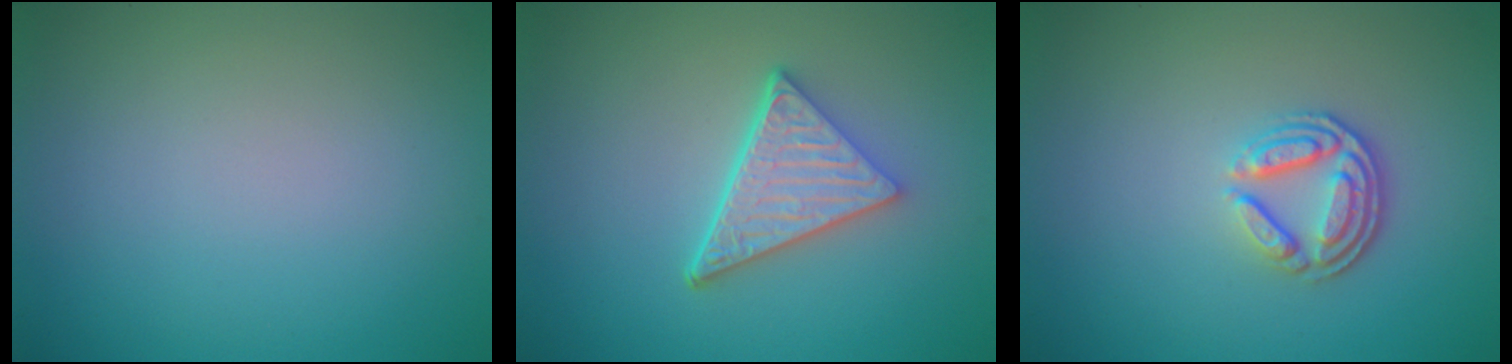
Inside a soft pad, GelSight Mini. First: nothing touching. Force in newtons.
{"total": 5.0, "press": 3.6, "slide": 3.5}
{"total": 3.7, "press": 2.8, "slide": 2.5}